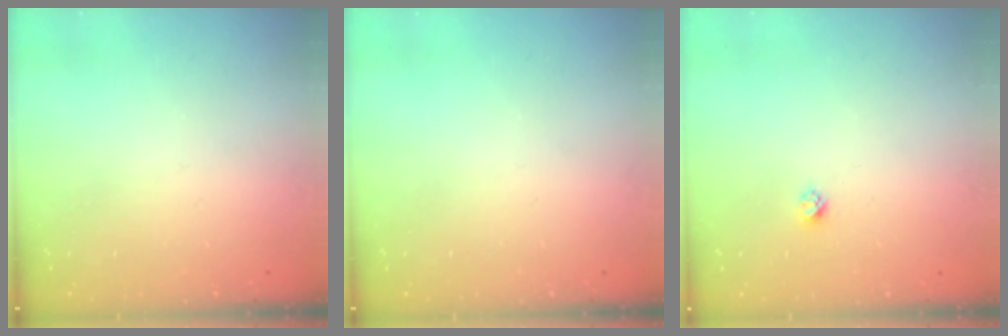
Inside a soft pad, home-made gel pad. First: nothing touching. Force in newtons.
{"total": 0.0}
{"total": 2.4, "press": 2.4, "slide": 0.2}